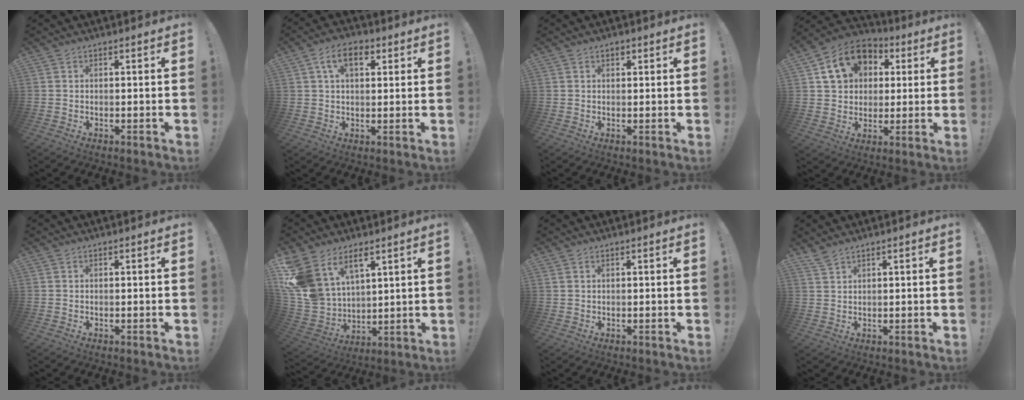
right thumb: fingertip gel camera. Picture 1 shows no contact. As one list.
[{"total": 8.6, "force": [3.4, 4.8, 6.3], "torque": [-0.095, 0.007, 0.060]}, {"total": 1.2, "force": [0.7, 0.8, 0.6], "torque": [-0.003, -0.002, 0.012]}, {"total": 14.6, "force": [5.2, 11.7, 7.0], "torque": [-0.102, -0.010, 0.104]}, {"total": 0.0}, {"total": 14.6, "force": [8.3, 9.4, 7.4], "torque": [-0.156, -0.056, 0.161]}, {"total": 0.7, "force": [0.4, 0.4, 0.3], "torque": [-0.009, 0.002, 0.009]}, {"total": 2.5, "force": [2.1, 0.5, 1.2], "torque": [-0.019, -0.012, 0.038]}]